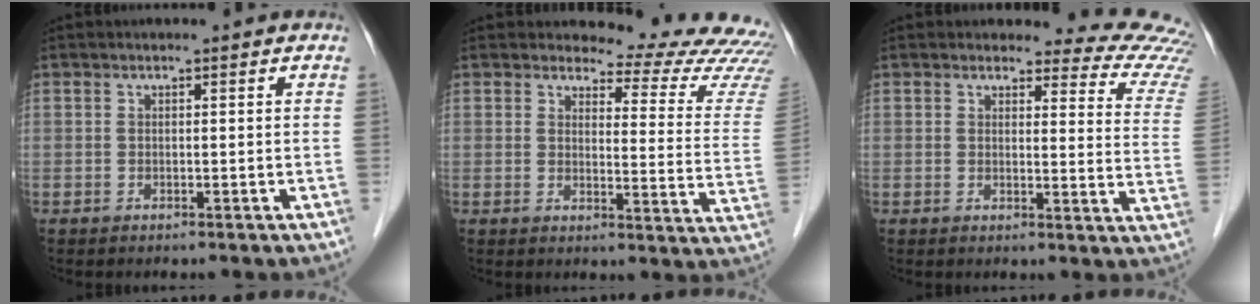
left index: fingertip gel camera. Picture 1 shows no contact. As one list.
[{"total": 15.9, "force": [15.5, 2.0, 2.5], "torque": [-0.006, -0.128, 0.140]}, {"total": 11.9, "force": [11.7, 1.8, 1.2], "torque": [0.024, -0.097, 0.083]}]